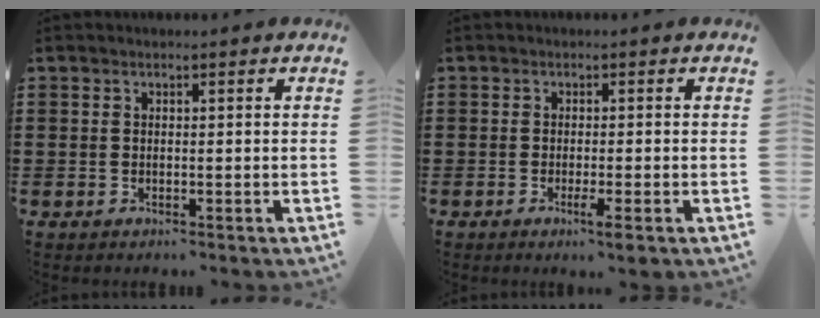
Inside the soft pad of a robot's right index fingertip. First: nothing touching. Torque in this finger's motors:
{"motor_torque": [1.28, -0.12, 0.11, 0.02]}